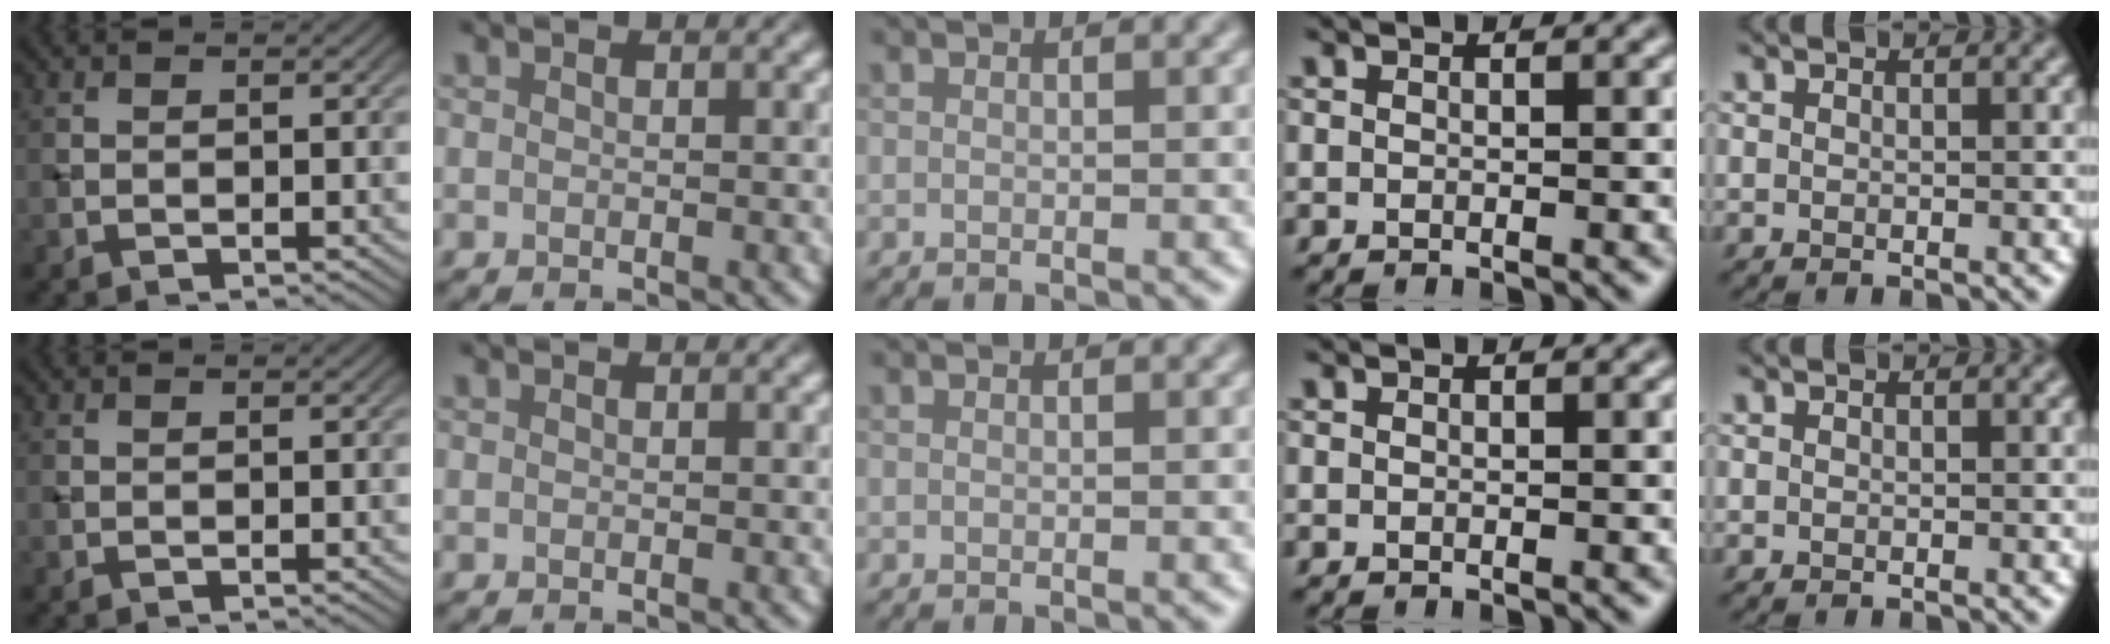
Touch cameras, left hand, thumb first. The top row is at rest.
{}